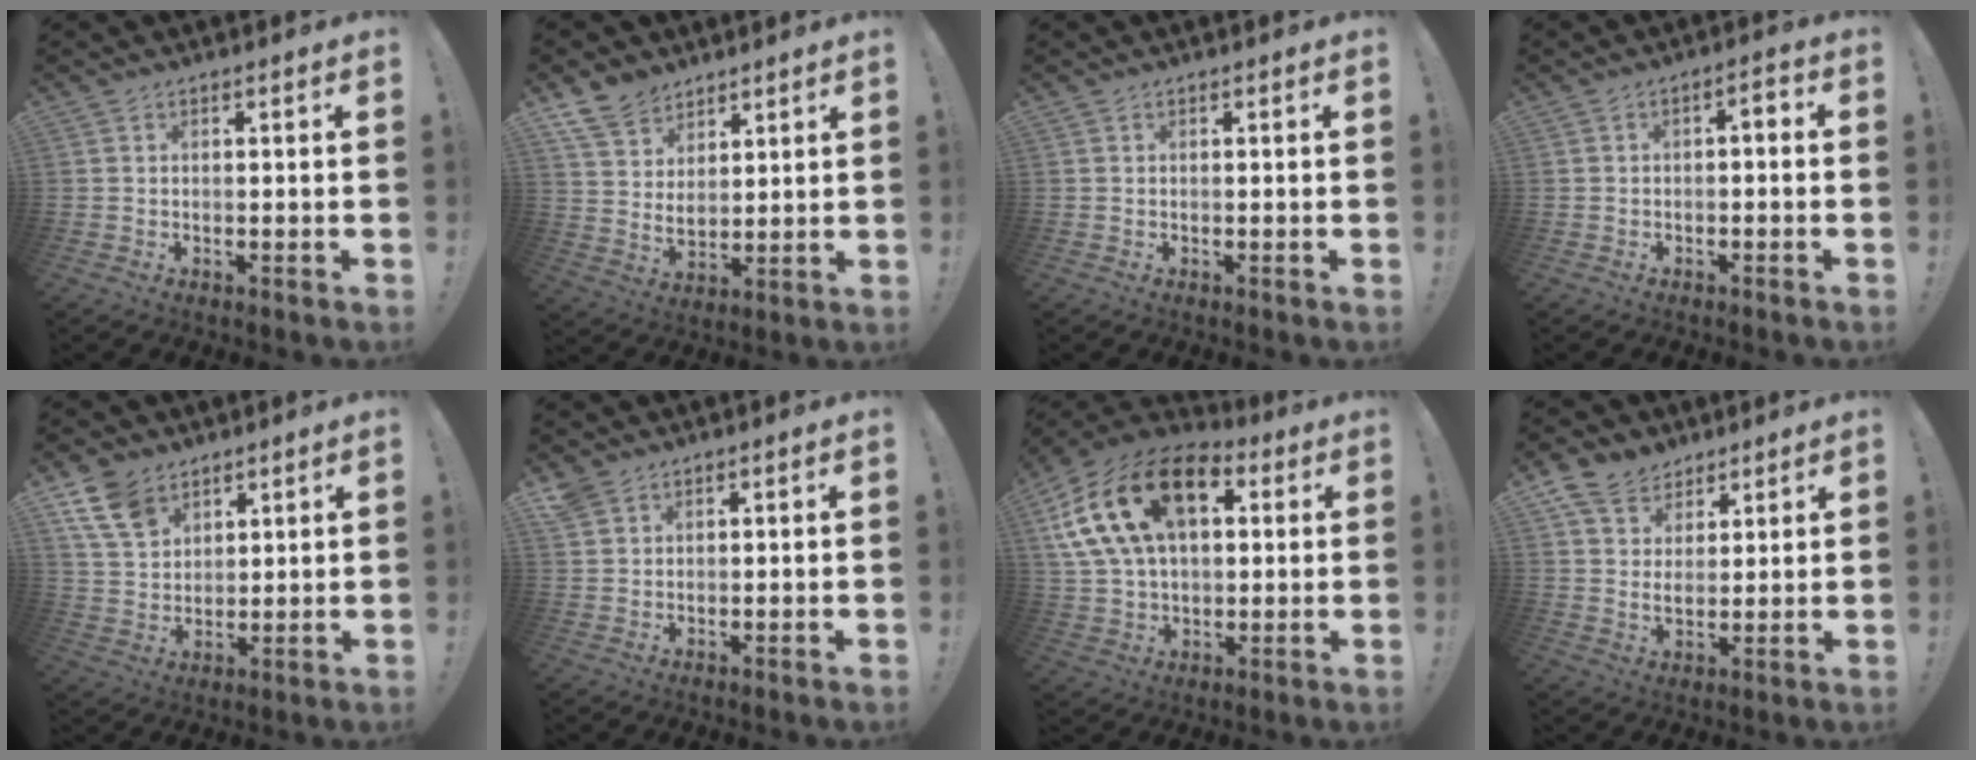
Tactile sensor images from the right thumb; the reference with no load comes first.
{"total": 10.0, "force": [7.9, 5.5, 2.7], "torque": [-0.063, -0.053, 0.157]}
{"total": 0.0}
{"total": 2.8, "force": [-1.5, 1.1, 2.0], "torque": [-0.030, 0.010, -0.031]}
{"total": 11.2, "force": [7.1, 7.2, 4.9], "torque": [-0.094, -0.031, 0.141]}
{"total": 3.1, "force": [2.4, 1.6, 1.2], "torque": [-0.027, -0.009, 0.047]}
{"total": 23.4, "force": [8.6, 14.7, 16.1], "torque": [-0.288, -0.021, 0.158]}
{"total": 8.7, "force": [5.5, 6.0, 3.0], "torque": [-0.058, -0.031, 0.110]}